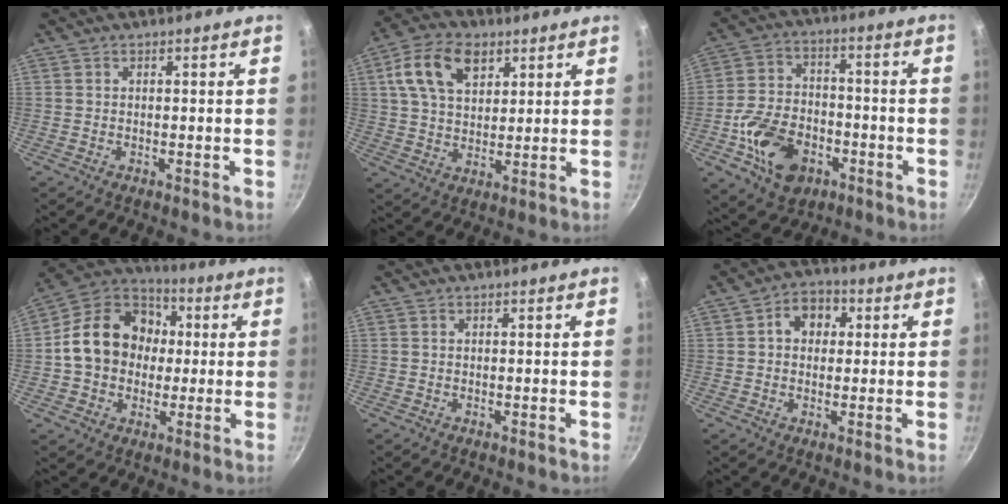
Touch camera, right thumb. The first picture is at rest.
{"total": 12.7, "force": [5.2, 8.0, 8.3], "torque": [-0.132, -0.004, 0.087]}
{"total": 14.7, "force": [-5.5, 10.3, 9.0], "torque": [-0.139, 0.039, -0.092]}
{"total": 17.6, "force": [1.1, 14.4, 10.1], "torque": [-0.139, 0.034, 0.006]}
{"total": 0.0}
{"total": 6.8, "force": [1.4, 5.3, 3.9], "torque": [-0.024, 0.009, 0.011]}